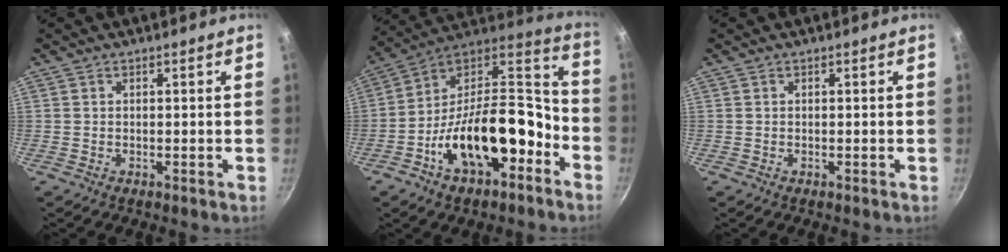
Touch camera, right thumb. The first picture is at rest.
{"total": 23.9, "force": [-8.9, 12.3, 18.4], "torque": [-0.264, 0.078, -0.153]}
{"total": 0.0}